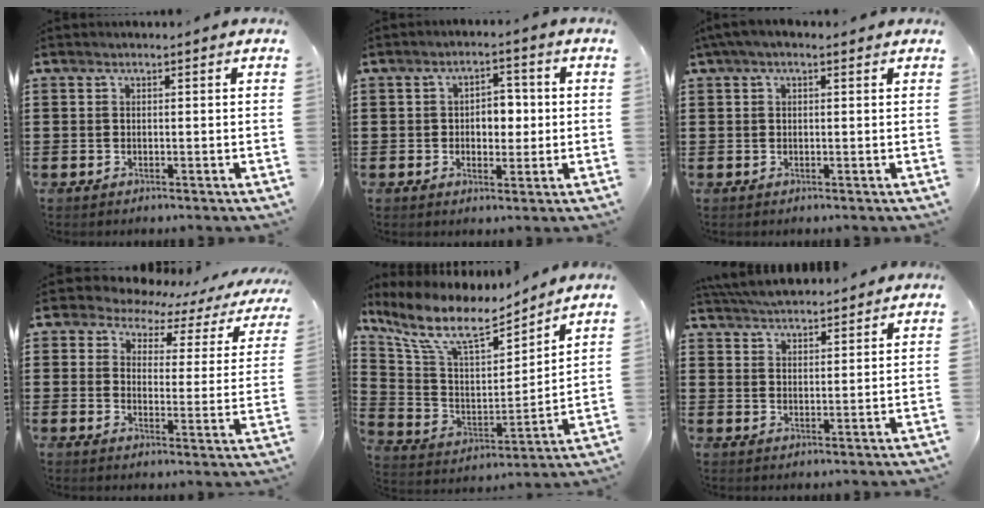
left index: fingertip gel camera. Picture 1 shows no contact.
{"total": 4.6, "force": [-0.2, 3.1, 3.5], "torque": [-0.060, 0.005, -0.013]}
{"total": 1.7, "force": [0.5, 0.7, 1.5], "torque": [-0.028, 0.006, 0.009]}
{"total": 4.7, "force": [3.9, 2.4, 1.2], "torque": [-0.042, -0.022, 0.062]}
{"total": 10.9, "force": [8.3, 3.5, 6.1], "torque": [-0.153, -0.043, 0.142]}
{"total": 4.8, "force": [4.7, 0.4, 0.8], "torque": [-0.029, -0.012, 0.089]}